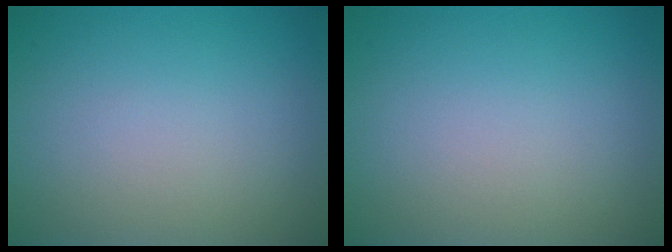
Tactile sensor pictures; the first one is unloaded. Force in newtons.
{"total": 0.0}